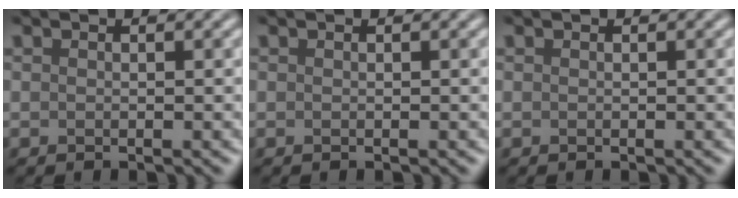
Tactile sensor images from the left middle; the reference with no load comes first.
{"total": 0.0}
{"total": 0.0}